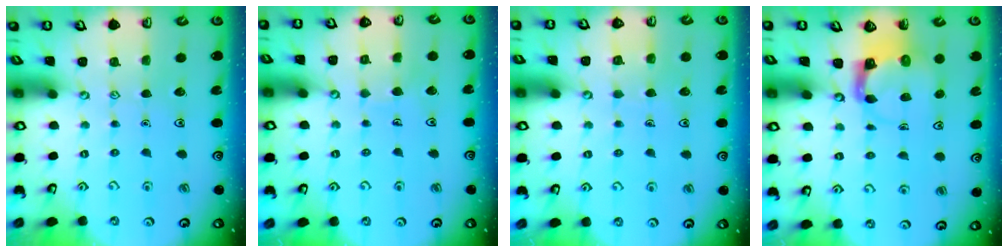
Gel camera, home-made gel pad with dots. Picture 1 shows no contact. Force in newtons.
{"total": 3.8, "press": 3.7, "slide": 0.3}
{"total": 3.9, "press": 3.9, "slide": 0.2}
{"total": 3.7, "press": 3.7, "slide": 0.6}